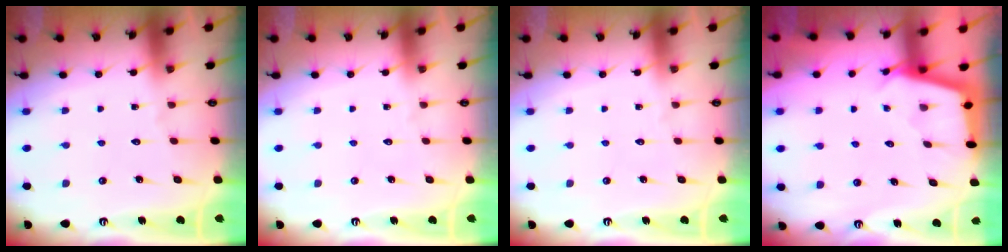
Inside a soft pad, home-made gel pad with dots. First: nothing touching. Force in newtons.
{"total": 0.0}
{"total": 0.0}
{"total": 3.0, "press": 3.0, "slide": 0.3}